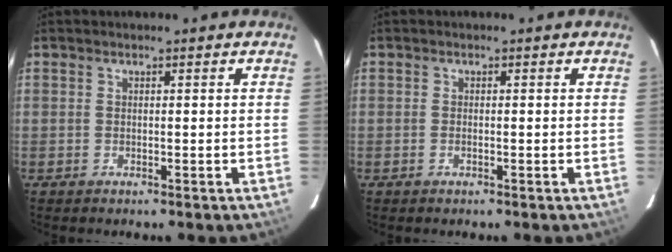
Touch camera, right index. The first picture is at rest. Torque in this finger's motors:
{"motor_torque": [-0.13, 0.03, -0.02, 0.00]}